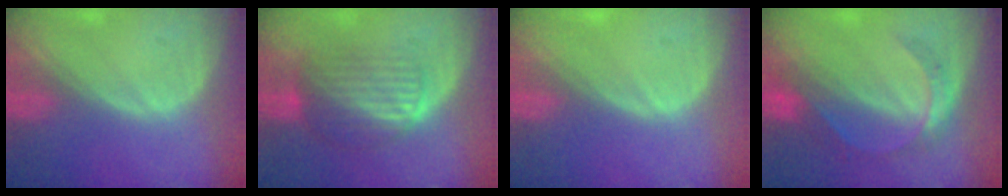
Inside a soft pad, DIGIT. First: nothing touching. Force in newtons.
{"total": 6.9, "press": 6.5, "slide": 2.3}
{"total": 0.5, "press": 0.1, "slide": 0.5}
{"total": 5.3, "press": 5.0, "slide": 1.6}